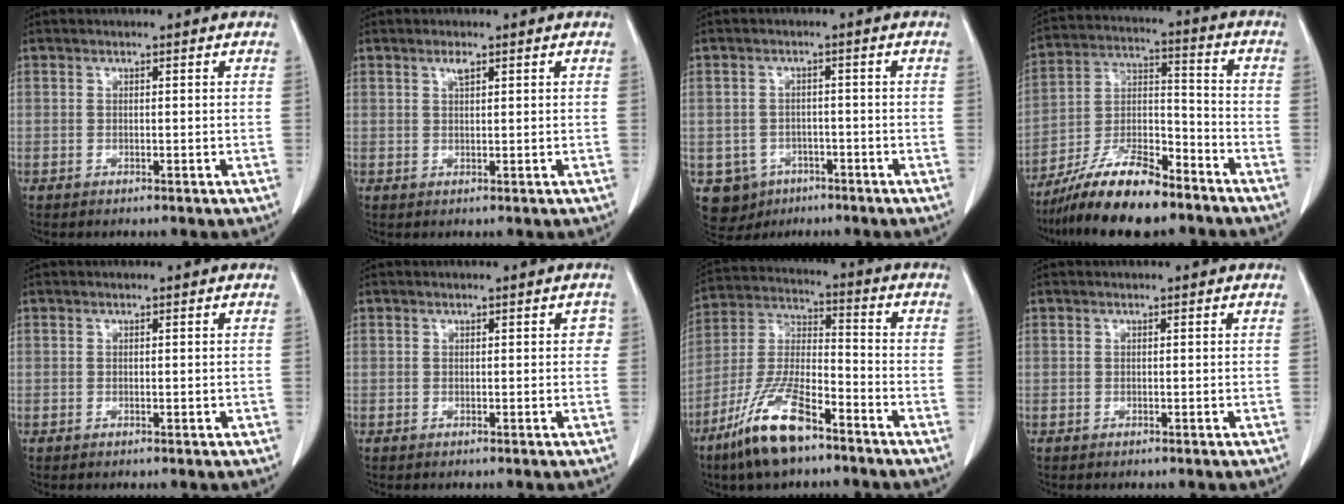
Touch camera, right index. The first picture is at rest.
{"total": 1.3, "force": [0.8, 0.3, 0.9], "torque": [-0.022, 0.000, 0.016]}
{"total": 5.8, "force": [-2.9, 5.0, 0.7], "torque": [-0.015, 0.008, -0.037]}
{"total": 14.4, "force": [-11.4, 3.0, 8.3], "torque": [-0.156, 0.001, -0.204]}
{"total": 0.5, "force": [-0.1, 0.2, 0.5], "torque": [-0.011, -0.001, 0.002]}
{"total": 1.1, "force": [0.3, 0.8, 0.7], "torque": [0.000, 0.013, 0.002]}
{"total": 13.7, "force": [-9.0, 3.4, 9.8], "torque": [-0.210, -0.019, -0.171]}
{"total": 0.0}